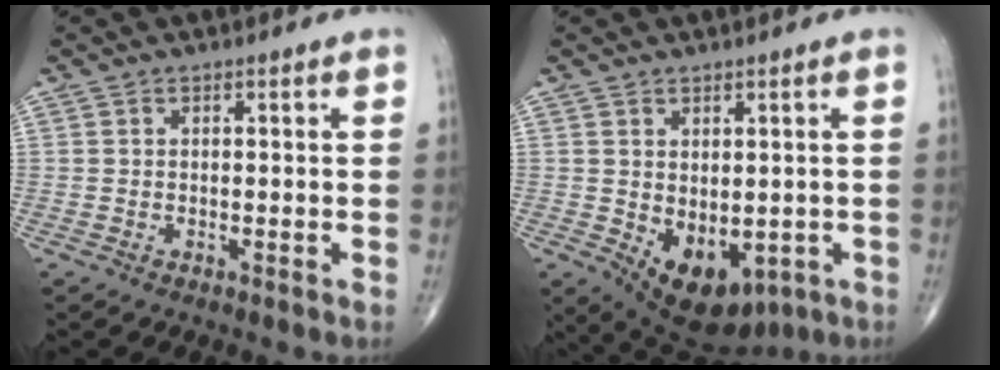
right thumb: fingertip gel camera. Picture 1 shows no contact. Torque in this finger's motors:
{"motor_torque": [-0.32, 0.97, -0.03, -0.03, 0.23]}